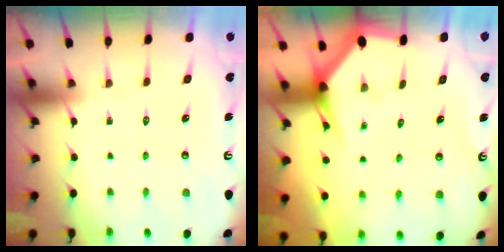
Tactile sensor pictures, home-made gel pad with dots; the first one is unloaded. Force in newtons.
{"total": 3.0, "press": 3.0, "slide": 0.0}